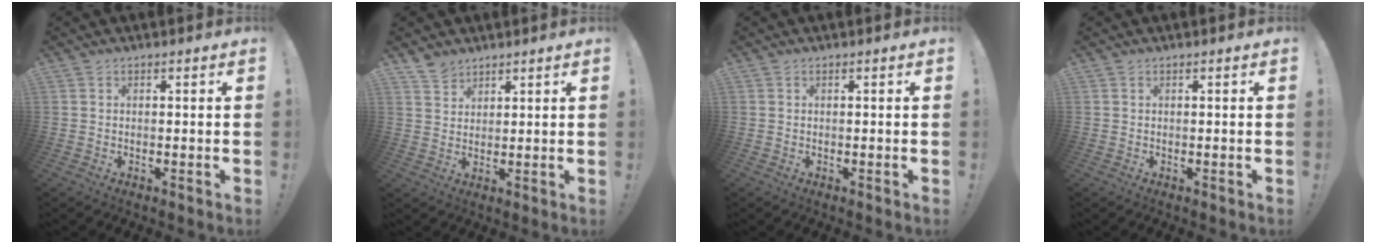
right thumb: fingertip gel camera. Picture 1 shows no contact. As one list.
[{"total": 4.4, "force": [3.6, 2.3, 0.5], "torque": [-0.003, -0.028, 0.069]}, {"total": 0.0}, {"total": 0.0}]